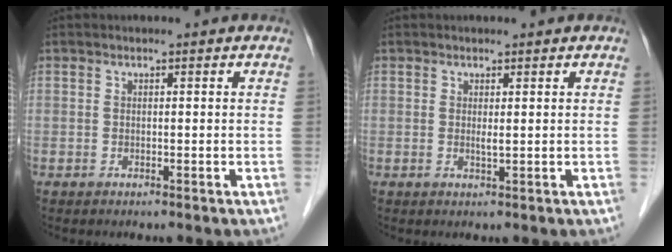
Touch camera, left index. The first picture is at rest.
{"total": 0.9, "force": [0.4, 0.1, 0.8], "torque": [-0.019, -0.002, 0.007]}